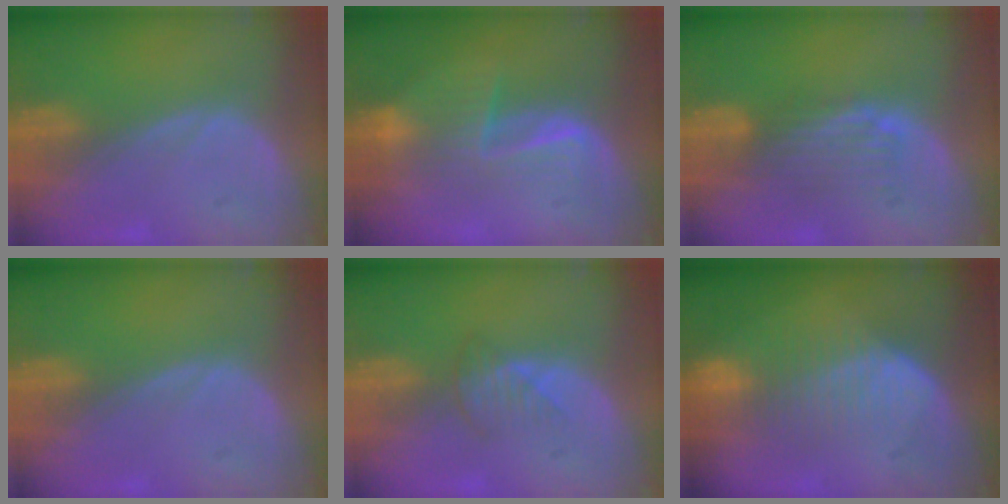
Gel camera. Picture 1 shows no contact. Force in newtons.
{"total": 6.8, "press": 6.3, "slide": 2.4}
{"total": 4.8, "press": 4.1, "slide": 2.5}
{"total": 0.0}
{"total": 2.5, "press": 2.5, "slide": 0.3}
{"total": 8.1, "press": 7.5, "slide": 3.1}